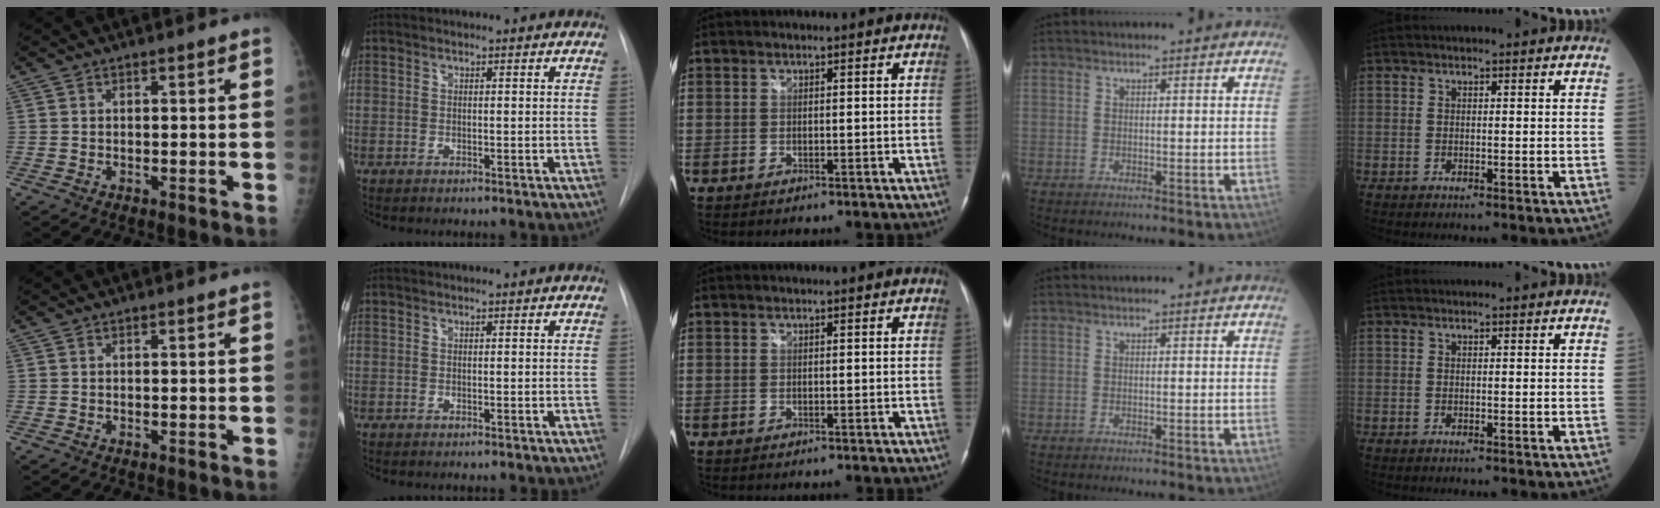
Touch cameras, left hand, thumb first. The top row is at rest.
{}